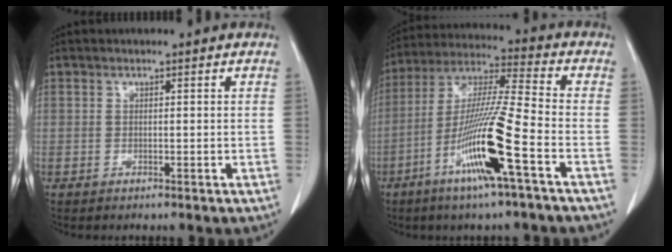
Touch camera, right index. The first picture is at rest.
{"total": 14.9, "force": [-6.2, -0.5, 13.5], "torque": [-0.269, -0.013, -0.121]}